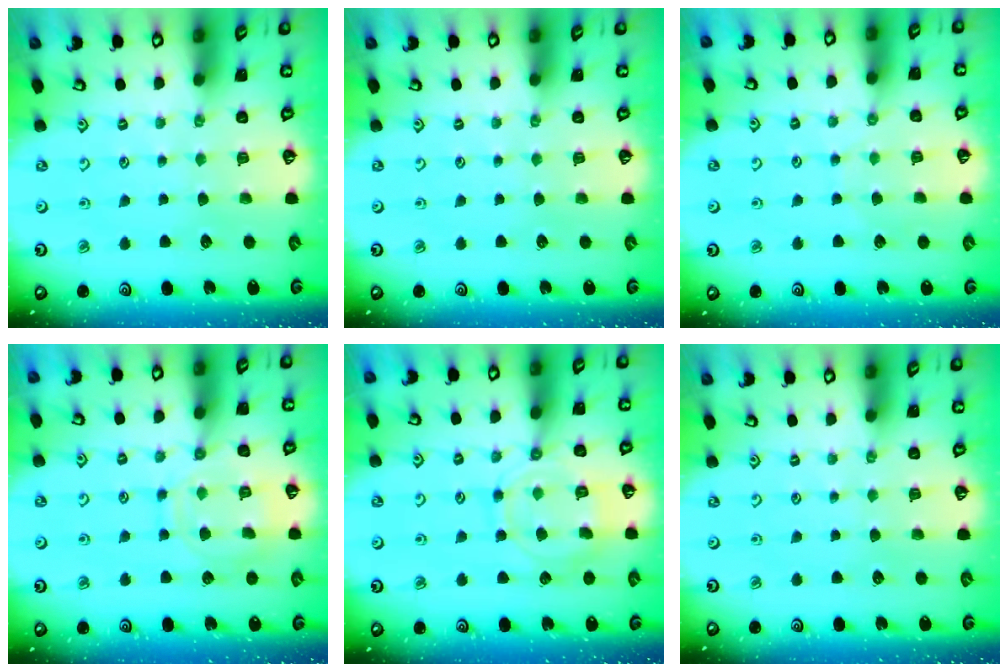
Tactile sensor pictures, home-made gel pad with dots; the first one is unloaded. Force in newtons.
{"total": 0.0}
{"total": 4.3, "press": 4.3, "slide": 0.5}
{"total": 12.1, "press": 12.0, "slide": 0.9}
{"total": 11.2, "press": 11.1, "slide": 1.1}
{"total": 0.0}